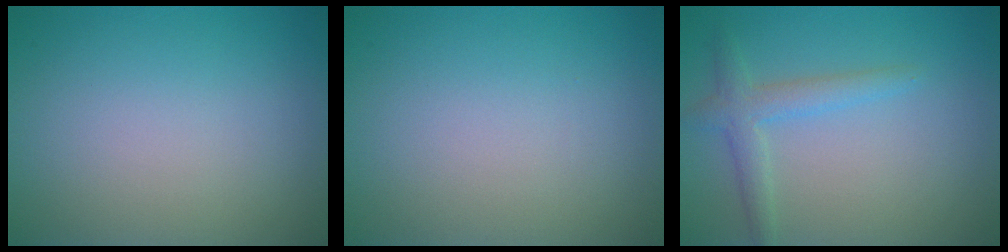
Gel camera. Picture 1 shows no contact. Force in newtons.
{"total": 0.0}
{"total": 2.5, "press": 2.5, "slide": 0.1}